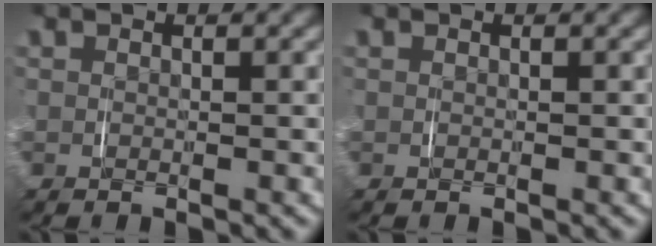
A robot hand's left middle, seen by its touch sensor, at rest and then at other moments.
{"total": 0.0}